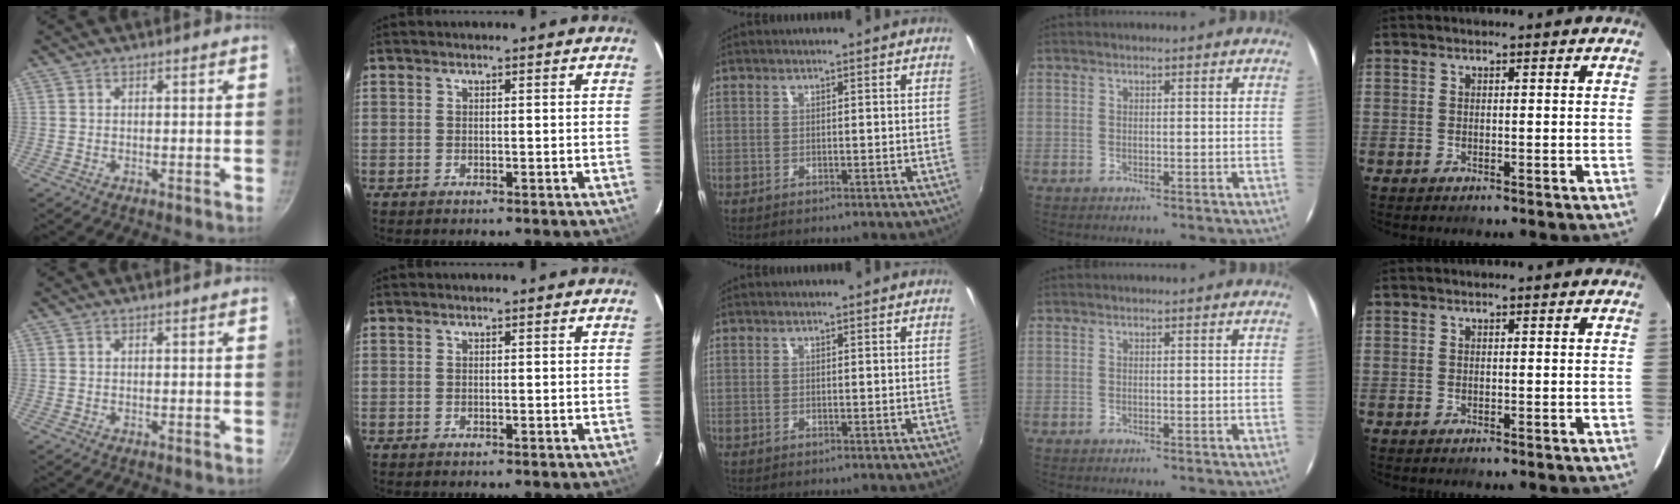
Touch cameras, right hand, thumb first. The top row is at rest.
{}